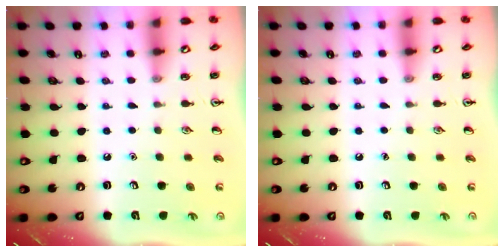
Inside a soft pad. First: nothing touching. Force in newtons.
{"total": 0.0}